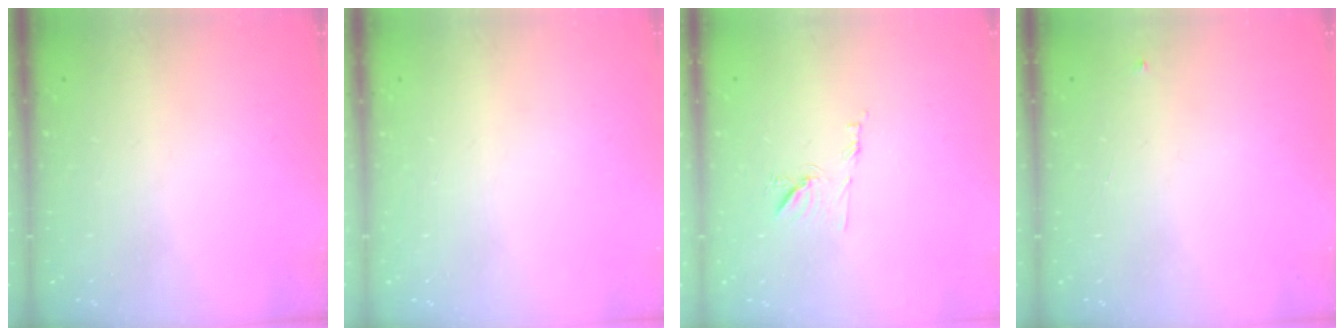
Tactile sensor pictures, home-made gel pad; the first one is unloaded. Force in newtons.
{"total": 0.0}
{"total": 7.5, "press": 7.5, "slide": 0.8}
{"total": 3.0, "press": 2.9, "slide": 0.4}